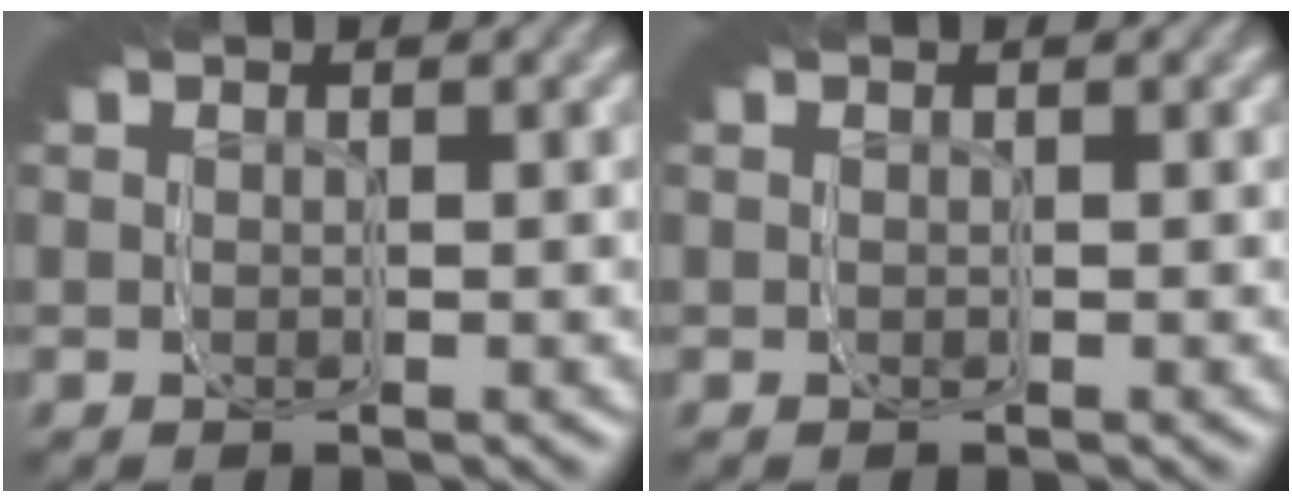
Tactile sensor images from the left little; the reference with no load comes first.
{"total": 0.0}